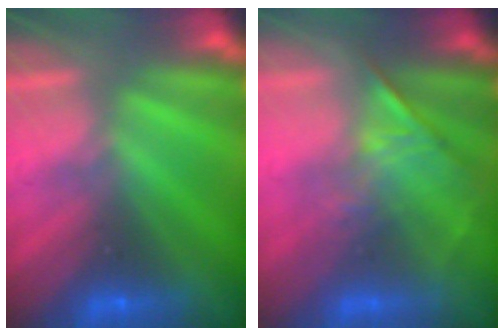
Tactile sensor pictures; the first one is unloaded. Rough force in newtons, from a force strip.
{"total": 1.1}